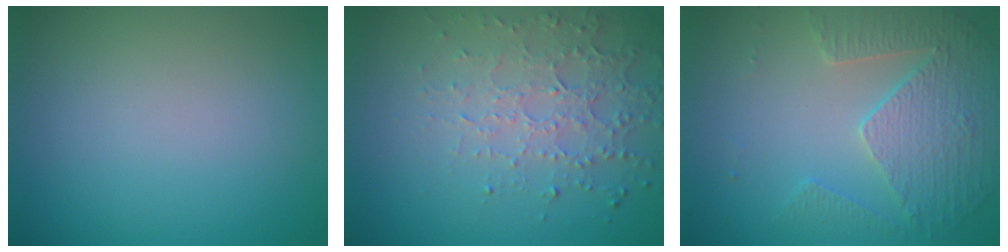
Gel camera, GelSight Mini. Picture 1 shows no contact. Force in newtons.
{"total": 4.6, "press": 3.2, "slide": 3.2}
{"total": 3.8, "press": 3.5, "slide": 1.4}